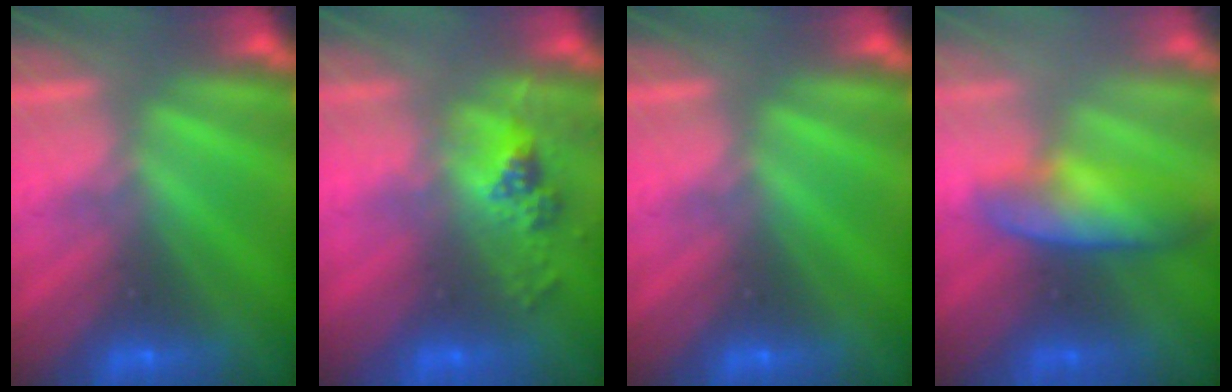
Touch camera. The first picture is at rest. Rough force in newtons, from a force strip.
{"total": 2.5}
{"total": 0.0}
{"total": 3.4}